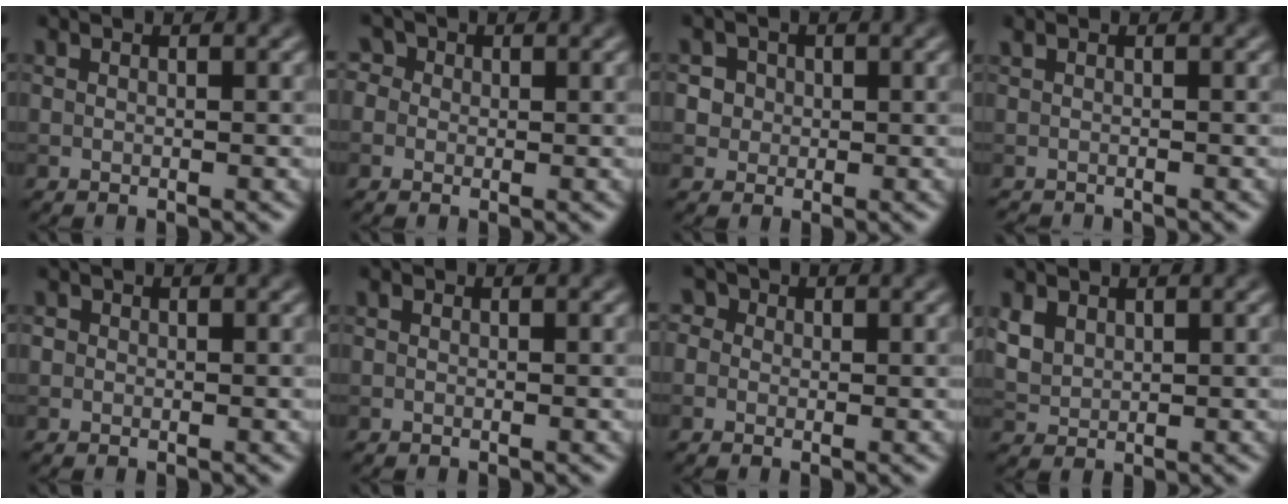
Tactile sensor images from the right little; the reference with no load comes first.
{"total": 3.2, "force": [1.3, 2.6, 1.2], "torque": [-0.003, 0.022, -0.008]}
{"total": 3.5, "force": [1.1, 3.0, 1.3], "torque": [-0.012, 0.017, 0.011]}
{"total": 0.7, "force": [-0.6, 0.2, 0.0], "torque": [0.000, -0.007, -0.012]}
{"total": 0.6, "force": [0.1, 0.6, 0.1], "torque": [0.004, -0.002, -0.001]}
{"total": 0.0}
{"total": 2.9, "force": [1.2, 2.4, 1.2], "torque": [-0.003, 0.020, -0.012]}
{"total": 2.4, "force": [1.2, 1.7, 1.2], "torque": [-0.034, 0.000, 0.024]}